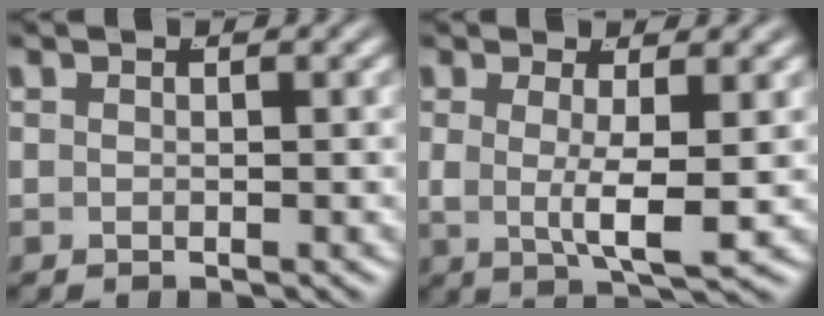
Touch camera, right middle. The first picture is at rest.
{"total": 4.7, "force": [0.3, 1.5, 4.4], "torque": [-0.086, -0.017, 0.010]}